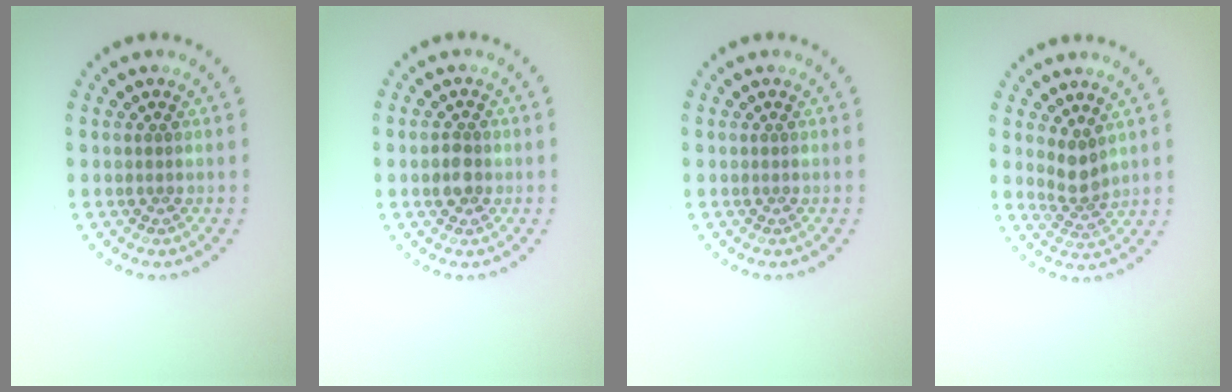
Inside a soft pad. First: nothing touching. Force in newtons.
{"total": 1.6, "press": 1.6, "slide": 0.3}
{"total": 0.0}
{"total": 2.5, "press": 1.9, "slide": 1.6}